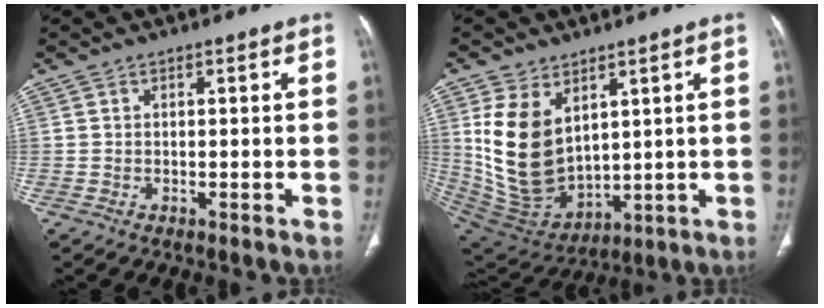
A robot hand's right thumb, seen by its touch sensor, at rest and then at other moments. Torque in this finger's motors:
{"motor_torque": [0.89, 3.28, 1.63, 0.16, 0.29]}